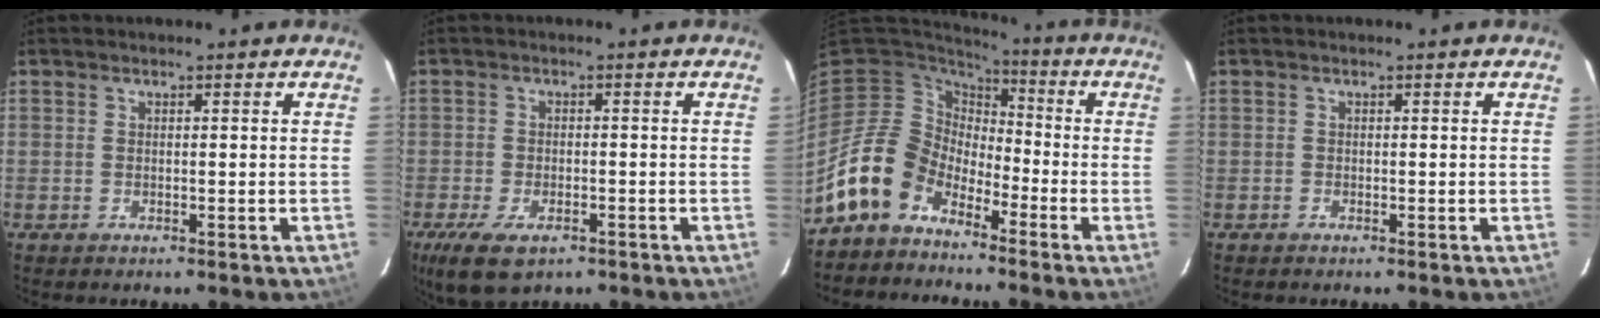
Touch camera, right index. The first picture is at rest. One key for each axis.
{"total": 8.8, "fx": -5.3, "fy": 4.2, "fz": 5.6, "tx": -0.133, "ty": -0.030, "tz": -0.091}
{"total": 12.8, "fx": -9.6, "fy": 7.5, "fz": 4.0, "tx": -0.080, "ty": 0.031, "tz": -0.187}
{"total": 0.0}